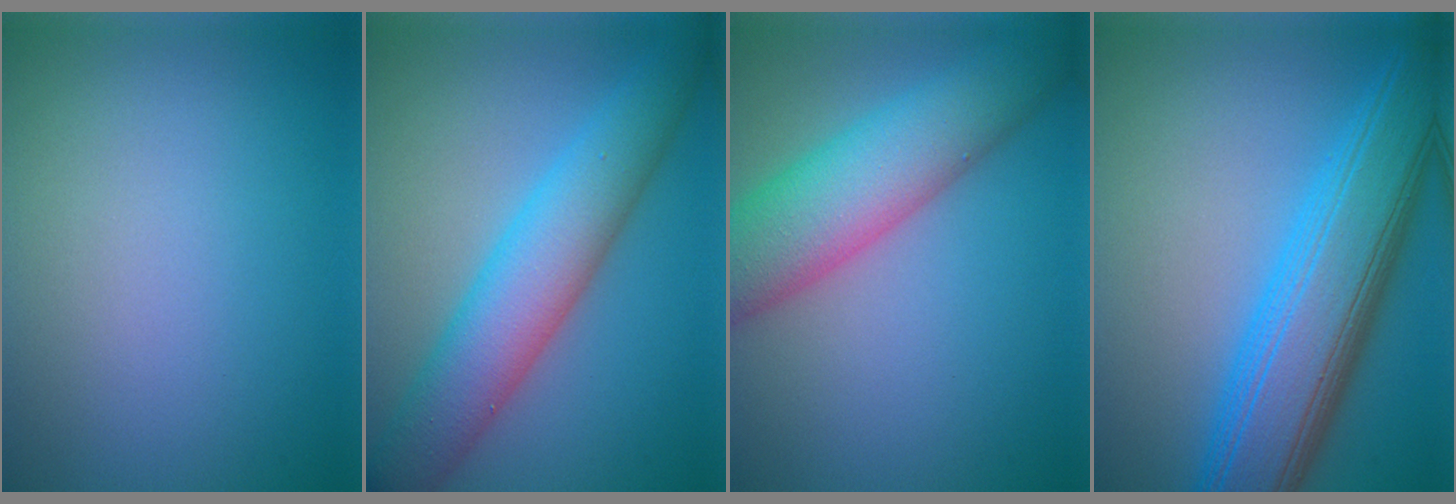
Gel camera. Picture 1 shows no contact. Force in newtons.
{"total": 7.4, "press": 7.4, "slide": 0.4}
{"total": 8.2, "press": 8.2, "slide": 0.2}
{"total": 10.0, "press": 10.0, "slide": 0.3}